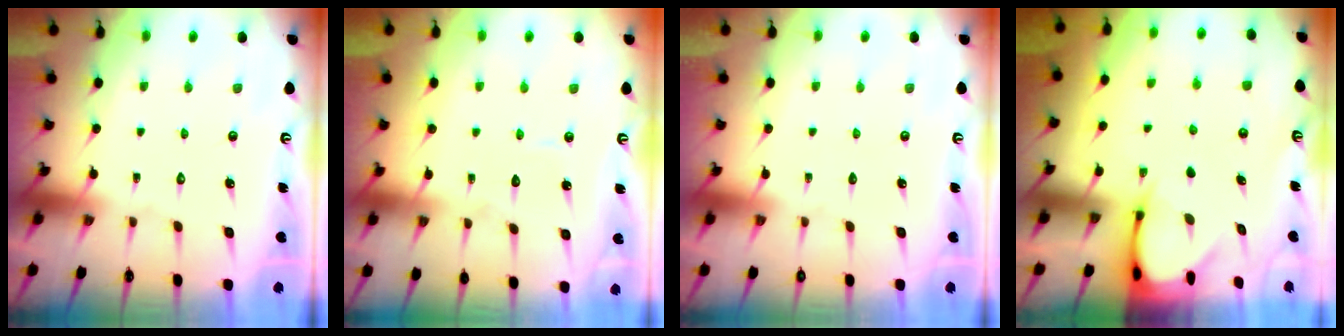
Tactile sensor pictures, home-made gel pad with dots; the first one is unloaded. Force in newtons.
{"total": 3.7, "press": 3.7, "slide": 0.4}
{"total": 0.0}
{"total": 3.6, "press": 3.6, "slide": 0.3}